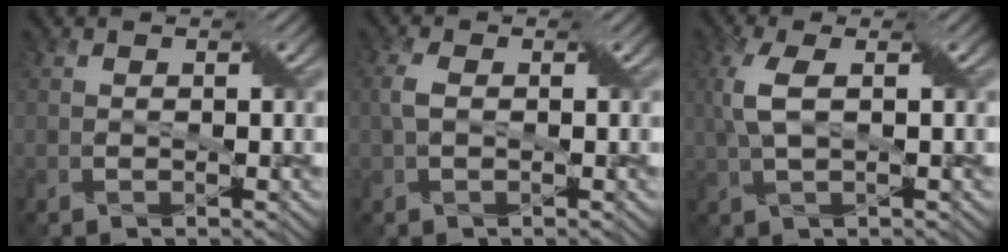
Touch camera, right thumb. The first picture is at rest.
{"total": 2.0, "force": [0.1, 1.1, 1.7], "torque": [-0.043, 0.008, 0.001]}
{"total": 4.5, "force": [0.7, 1.5, 4.2], "torque": [-0.110, 0.011, 0.013]}